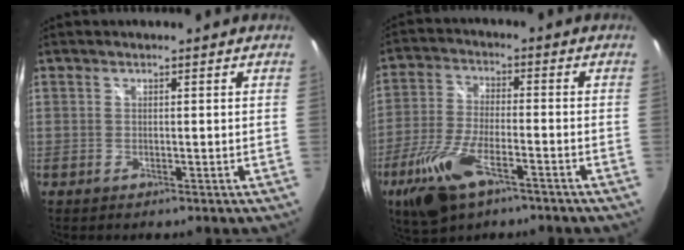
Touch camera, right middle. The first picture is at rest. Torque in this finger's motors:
{"motor_torque": [1.04, -1.06, 0.22, 0.16]}